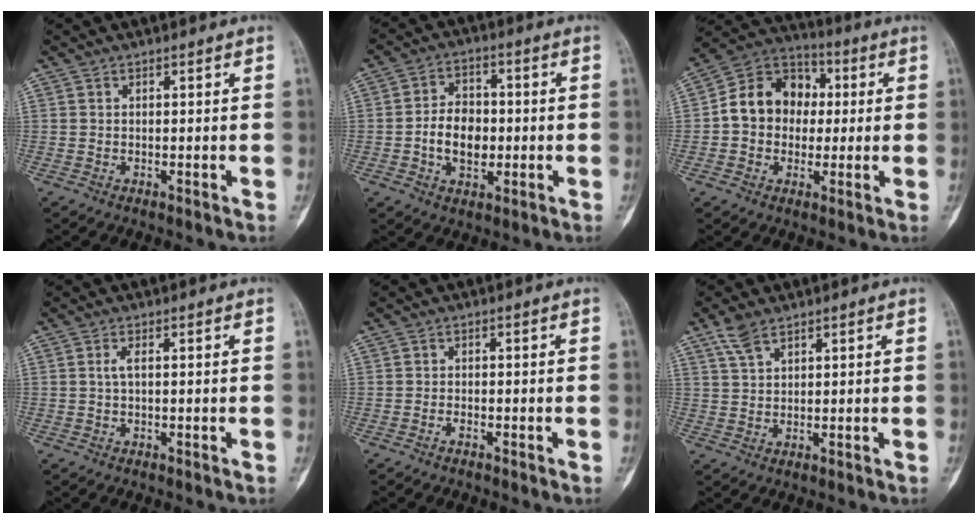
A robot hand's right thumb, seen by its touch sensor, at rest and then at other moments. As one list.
[{"total": 8.7, "force": [-1.3, 6.1, 6.1], "torque": [-0.078, 0.013, -0.026]}, {"total": 13.4, "force": [0.7, 11.0, 7.7], "torque": [-0.093, 0.033, 0.001]}, {"total": 1.3, "force": [0.1, 0.3, 1.2], "torque": [-0.030, 0.000, 0.001]}, {"total": 0.8, "force": [-0.6, 0.4, 0.4], "torque": [-0.009, 0.003, -0.013]}, {"total": 3.9, "force": [2.6, 1.7, 2.4], "torque": [-0.048, 0.000, 0.059]}]